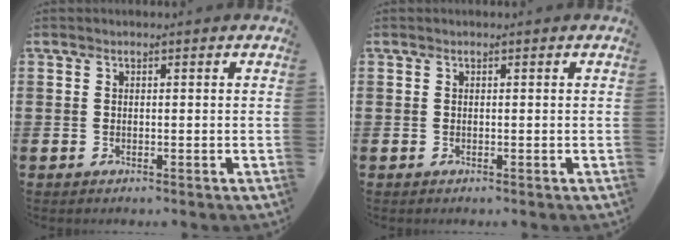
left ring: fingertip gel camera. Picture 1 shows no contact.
{"total": 0.0}